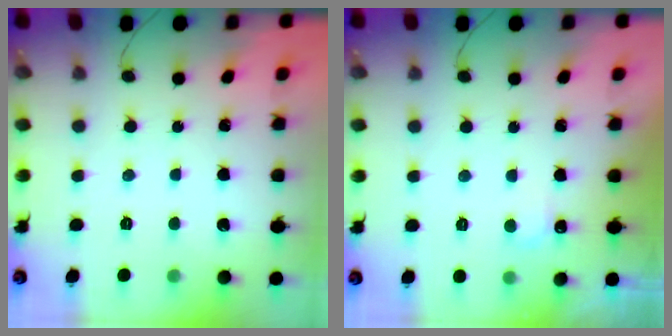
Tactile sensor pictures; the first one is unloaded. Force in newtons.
{"total": 2.2, "press": 2.2, "slide": 0.4}